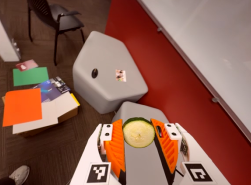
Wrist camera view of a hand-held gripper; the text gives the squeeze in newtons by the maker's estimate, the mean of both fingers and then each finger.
{"total": 9.3, "left": 9.5, "right": 9.1}